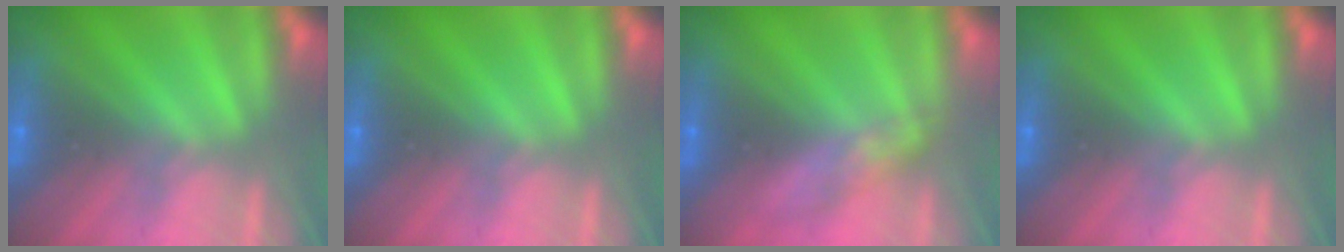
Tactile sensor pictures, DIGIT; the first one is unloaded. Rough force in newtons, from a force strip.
{"total": 0.0}
{"total": 2.7}
{"total": 0.0}